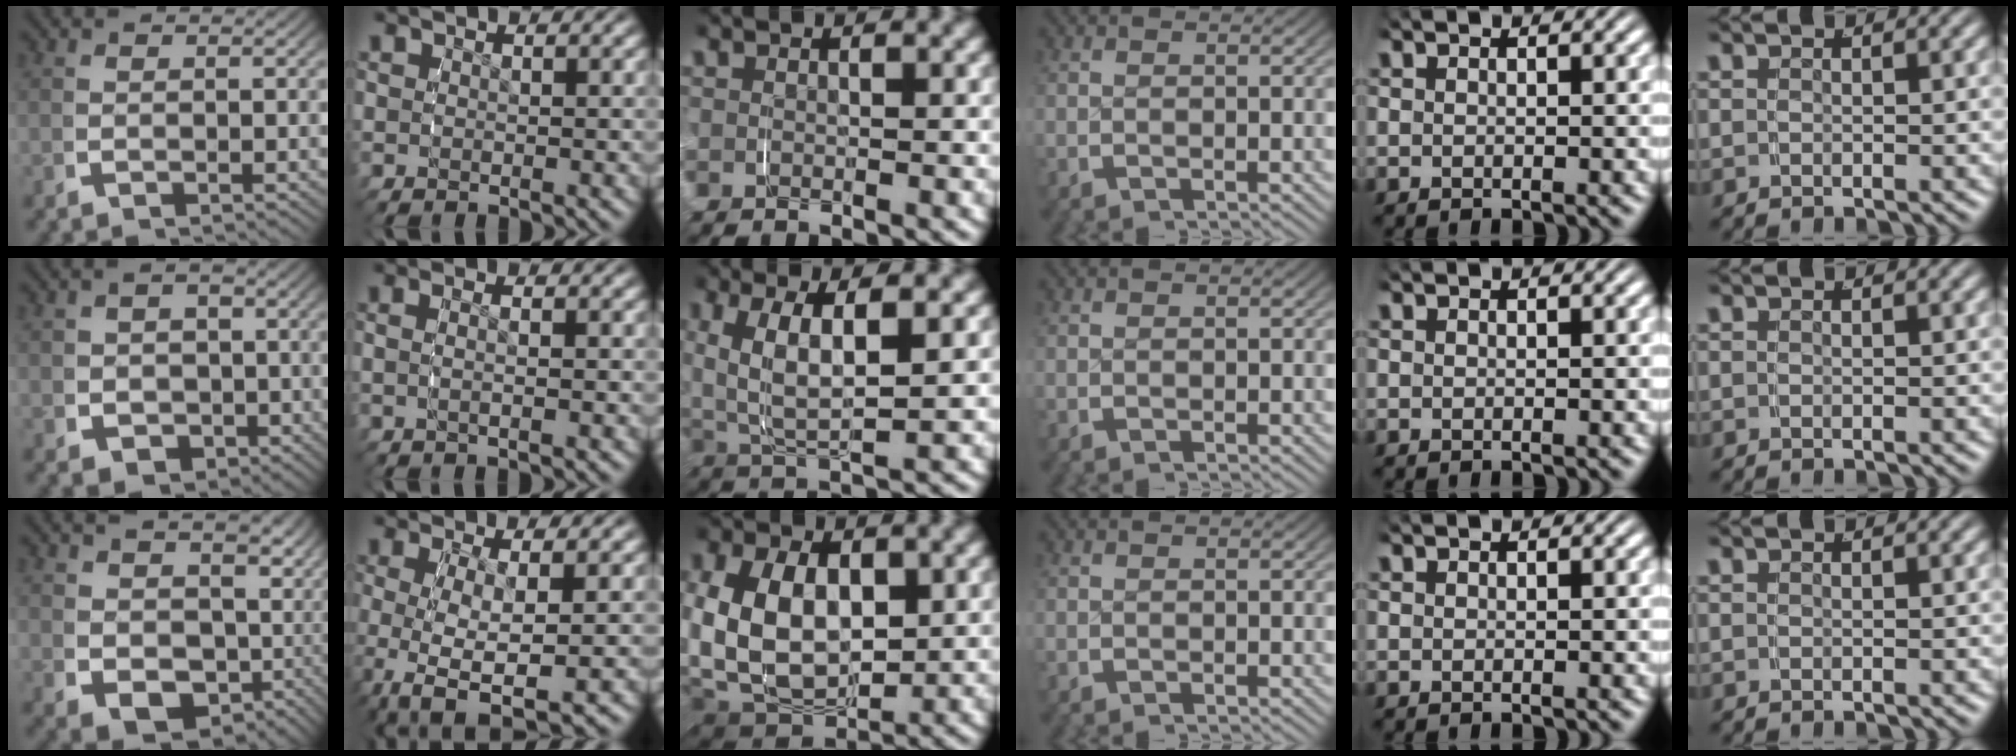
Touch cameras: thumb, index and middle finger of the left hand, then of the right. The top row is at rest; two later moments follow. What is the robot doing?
{"motion": "grasp_and_lifting", "object": "shirt"}